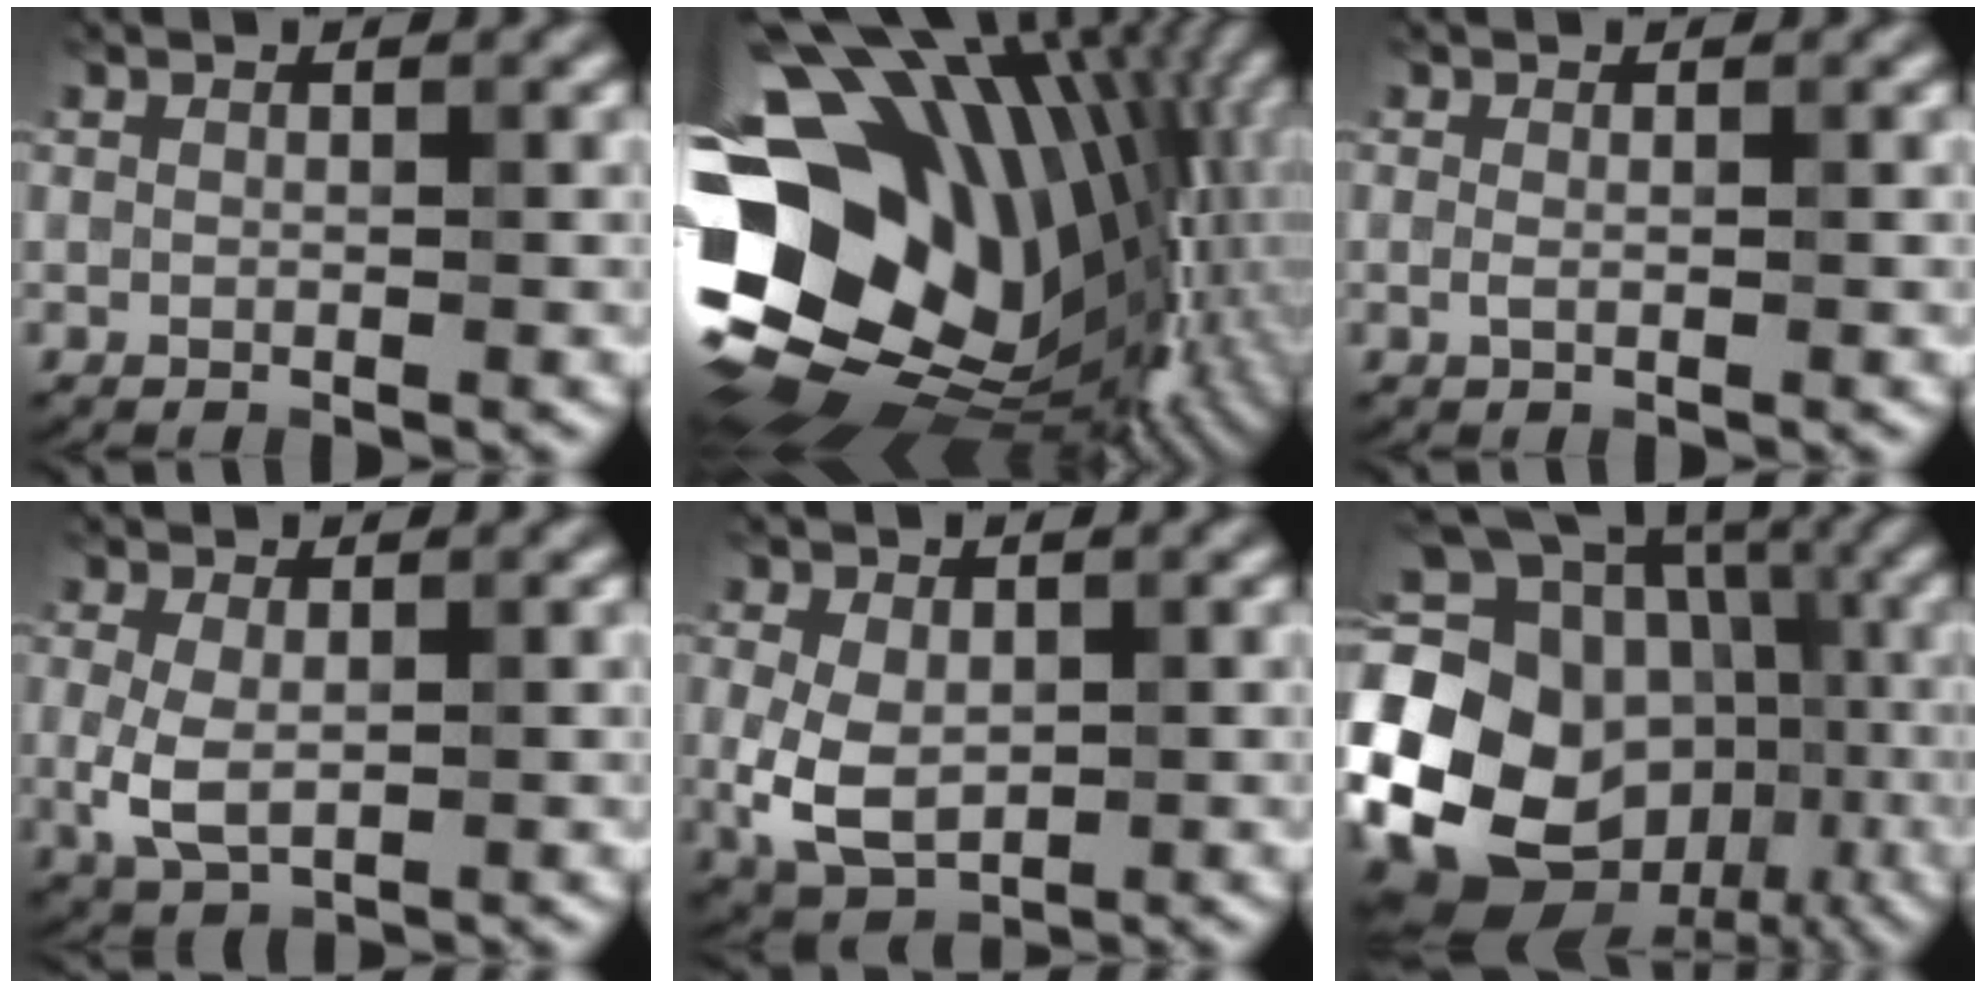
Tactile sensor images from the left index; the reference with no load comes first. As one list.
[{"total": 19.4, "force": [0.1, 13.6, 13.9], "torque": [-0.264, -0.039, 0.029]}, {"total": 0.6, "force": [0.0, 0.2, 0.6], "torque": [-0.013, -0.002, -0.001]}, {"total": 3.4, "force": [-0.2, 2.0, 2.8], "torque": [-0.067, -0.003, 0.000]}, {"total": 5.1, "force": [-0.3, 3.5, 3.7], "torque": [-0.085, -0.007, -0.003]}, {"total": 23.1, "force": [-4.8, 19.6, 11.2], "torque": [-0.222, -0.006, -0.103]}]